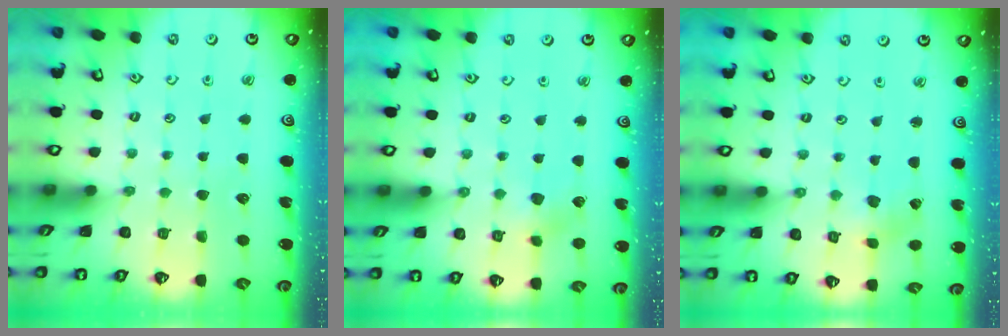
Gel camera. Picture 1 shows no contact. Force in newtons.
{"total": 3.5, "press": 3.5, "slide": 0.4}
{"total": 1.1, "press": 1.1, "slide": 0.1}